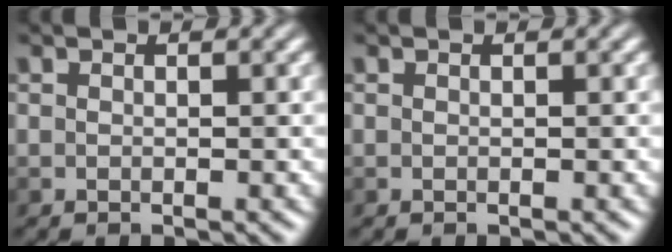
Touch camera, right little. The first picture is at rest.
{"total": 0.0}